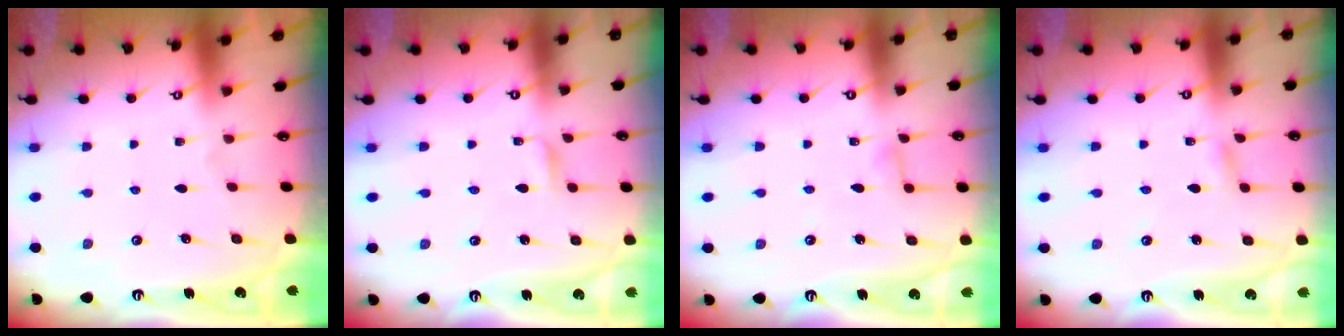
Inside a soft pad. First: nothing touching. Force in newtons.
{"total": 1.4, "press": 1.4, "slide": 0.1}
{"total": 3.8, "press": 3.8, "slide": 0.3}
{"total": 2.1, "press": 2.1, "slide": 0.2}